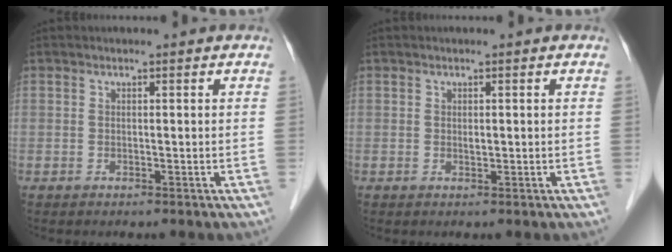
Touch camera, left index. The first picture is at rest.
{"total": 0.6, "force": [-0.1, 0.4, 0.4], "torque": [-0.005, -0.003, -0.002]}